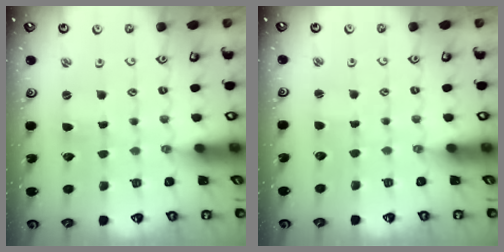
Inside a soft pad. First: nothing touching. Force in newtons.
{"total": 0.8, "press": 0.7, "slide": 0.3}